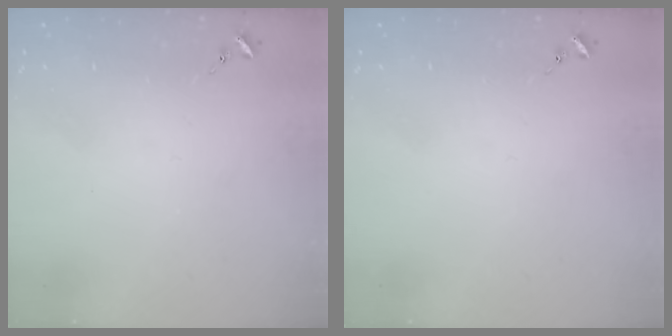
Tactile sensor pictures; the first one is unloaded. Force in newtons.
{"total": 0.0}